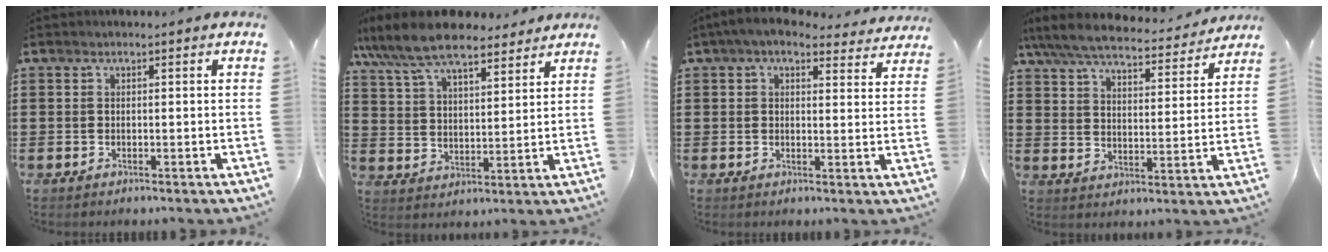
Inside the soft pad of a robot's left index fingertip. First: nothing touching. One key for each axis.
{"total": 9.8, "fx": 8.4, "fy": 2.5, "fz": 4.3, "tx": -0.113, "ty": -0.025, "tz": 0.154}
{"total": 4.9, "fx": 4.2, "fy": 1.2, "fz": 2.3, "tx": -0.058, "ty": -0.011, "tz": 0.076}
{"total": 7.2, "fx": 6.6, "fy": 0.7, "fz": 2.7, "tx": -0.079, "ty": -0.037, "tz": 0.115}